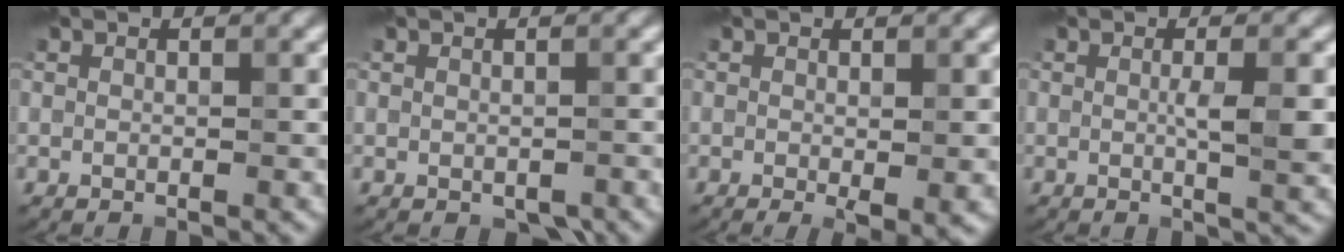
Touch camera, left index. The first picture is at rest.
{"total": 1.0, "force": [-0.4, 0.7, 0.5], "torque": [-0.008, -0.005, -0.003]}
{"total": 2.1, "force": [-0.3, 0.4, 2.0], "torque": [-0.030, -0.011, 0.000]}
{"total": 3.4, "force": [0.2, 0.6, 3.3], "torque": [-0.053, -0.003, 0.006]}